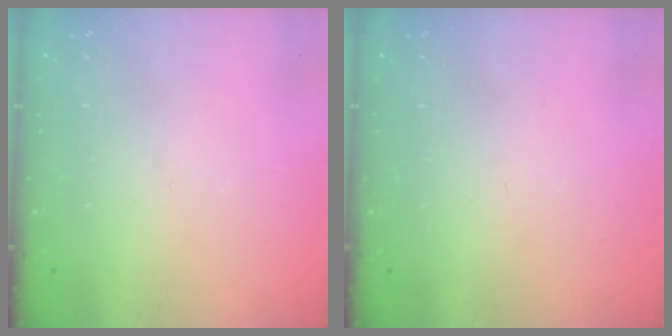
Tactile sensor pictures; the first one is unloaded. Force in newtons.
{"total": 0.0}